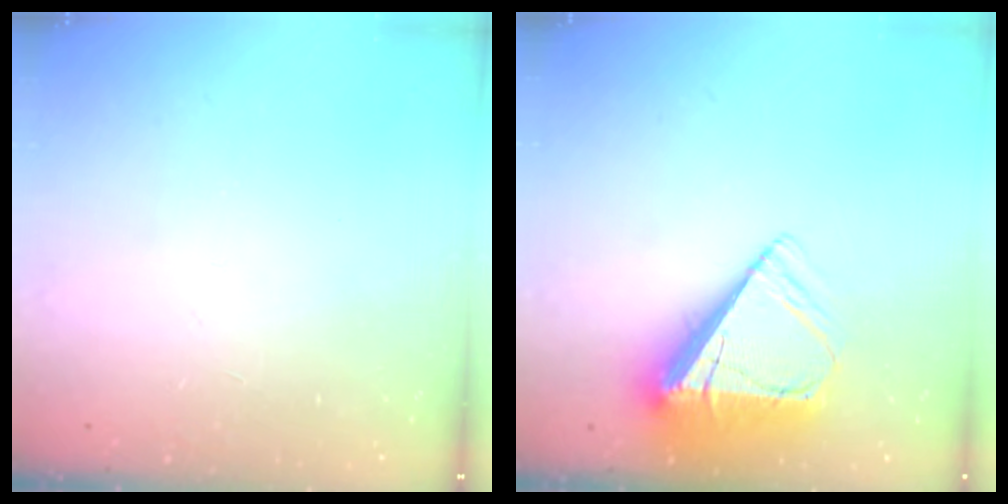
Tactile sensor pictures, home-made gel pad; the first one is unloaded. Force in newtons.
{"total": 10.2, "press": 10.1, "slide": 1.4}